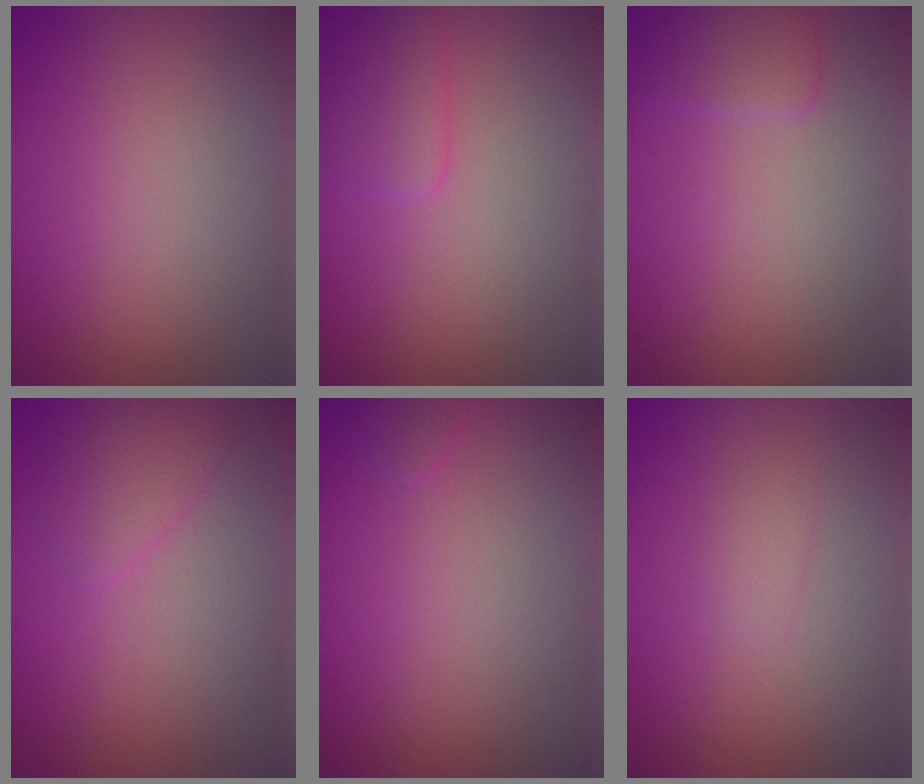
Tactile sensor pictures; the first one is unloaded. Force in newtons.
{"total": 2.0, "press": 2.0, "slide": 0.1}
{"total": 1.9, "press": 1.9, "slide": 0.1}
{"total": 1.8, "press": 1.8, "slide": 0.1}
{"total": 0.7, "press": 0.7, "slide": 0.0}
{"total": 0.9, "press": 0.9, "slide": 0.0}